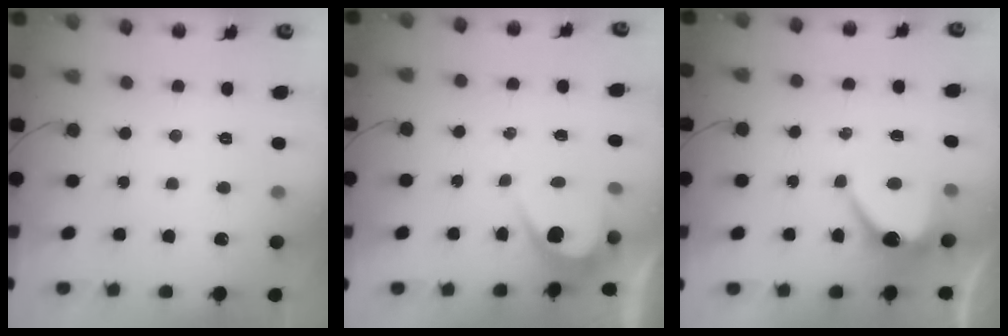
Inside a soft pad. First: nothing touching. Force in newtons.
{"total": 4.0, "press": 4.0, "slide": 0.2}
{"total": 7.0, "press": 7.0, "slide": 0.7}